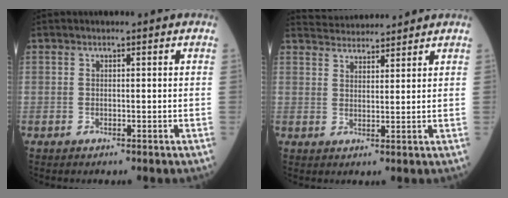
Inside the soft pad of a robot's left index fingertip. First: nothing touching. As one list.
[{"total": 6.3, "force": [6.2, 0.4, 0.7], "torque": [-0.020, 0.031, 0.099]}]